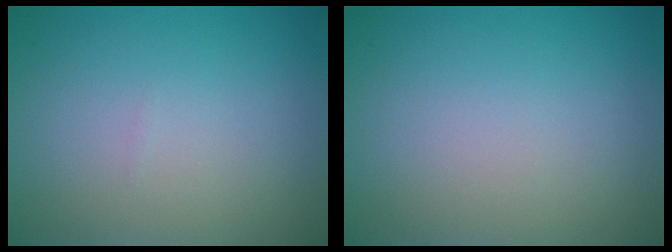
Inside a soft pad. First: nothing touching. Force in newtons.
{"total": 0.0}